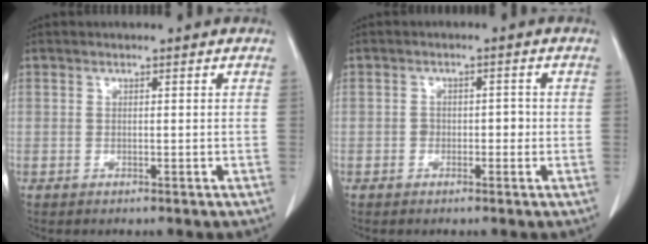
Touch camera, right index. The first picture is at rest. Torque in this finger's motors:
{"motor_torque": [0.33, -0.26, 0.08, 0.02]}